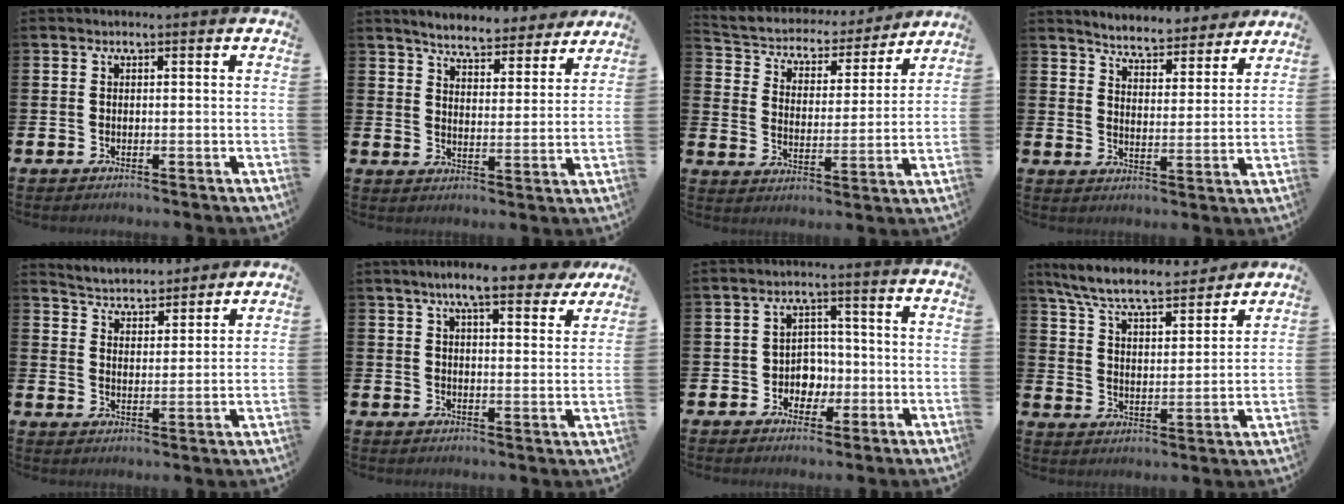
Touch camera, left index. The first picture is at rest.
{"total": 5.5, "force": [5.4, 0.9, 0.8], "torque": [-0.030, -0.037, 0.091]}
{"total": 4.8, "force": [4.3, 2.2, 0.4], "torque": [-0.037, -0.039, 0.067]}
{"total": 5.2, "force": [5.2, 0.8, 0.4], "torque": [-0.022, -0.041, 0.086]}
{"total": 4.5, "force": [4.4, 0.9, -0.3], "torque": [-0.013, -0.031, 0.077]}
{"total": 8.5, "force": [7.2, 1.7, 4.2], "torque": [-0.069, -0.028, 0.124]}
{"total": 3.9, "force": [-1.1, 3.5, 1.3], "torque": [-0.023, 0.003, -0.030]}
{"total": 7.8, "force": [7.2, 1.2, 2.8], "torque": [-0.082, -0.046, 0.125]}